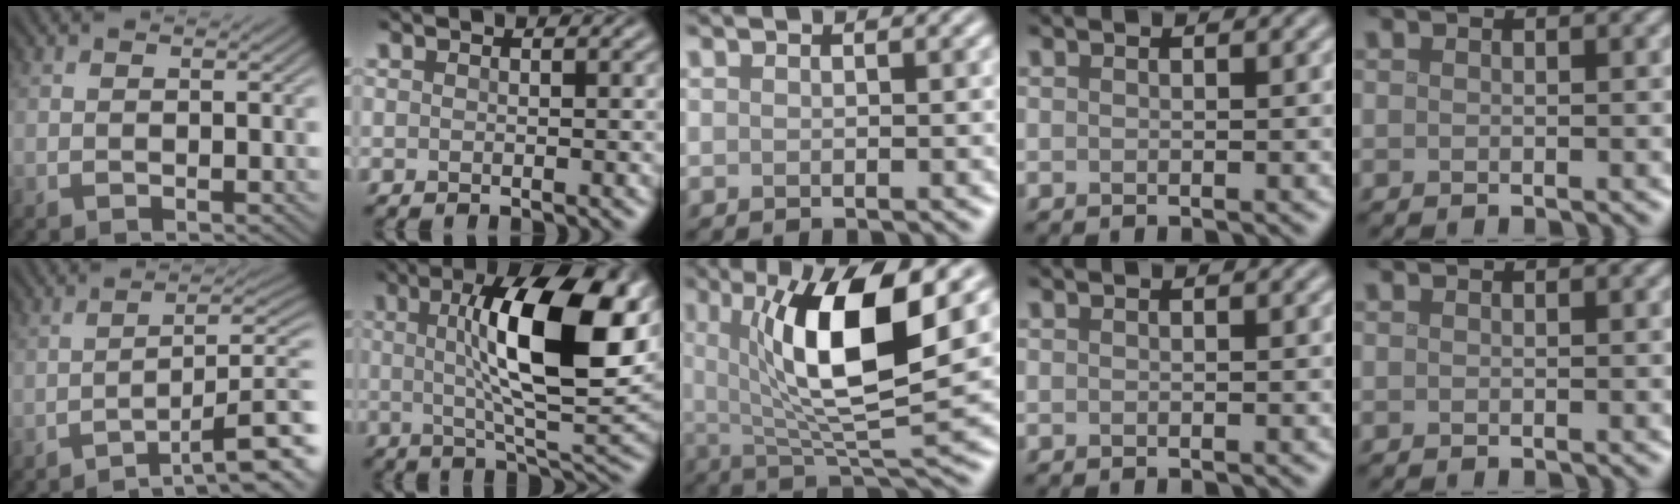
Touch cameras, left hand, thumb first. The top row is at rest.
{"thumb": {"total": 10.2, "force": [-6.7, 1.6, 7.6], "torque": [-0.107, 0.015, -0.097]}, "index": {"total": 13.5, "force": [2.9, 3.7, 12.6], "torque": [-0.187, 0.009, 0.045]}, "middle": {"total": 10.4, "force": [2.6, 2.7, 9.7], "torque": [-0.152, -0.013, 0.052]}}